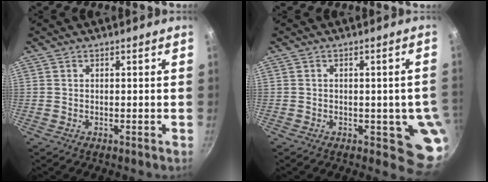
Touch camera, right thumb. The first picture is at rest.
{"total": 7.9, "force": [-1.5, 3.9, 6.7], "torque": [-0.040, -0.004, -0.018]}